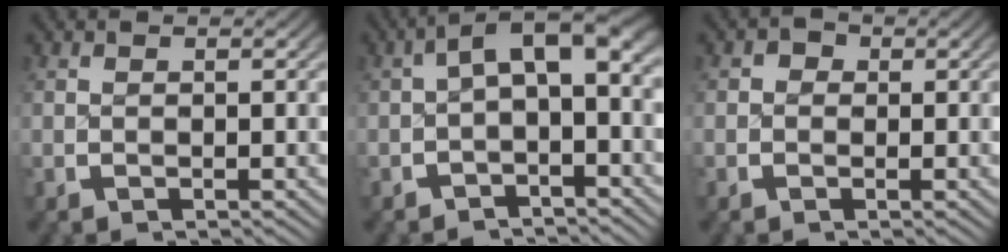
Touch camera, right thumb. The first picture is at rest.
{"total": 5.5, "force": [0.2, 3.1, 4.6], "torque": [-0.062, 0.011, -0.003]}
{"total": 1.4, "force": [0.1, 1.3, 0.6], "torque": [-0.008, -0.002, -0.003]}